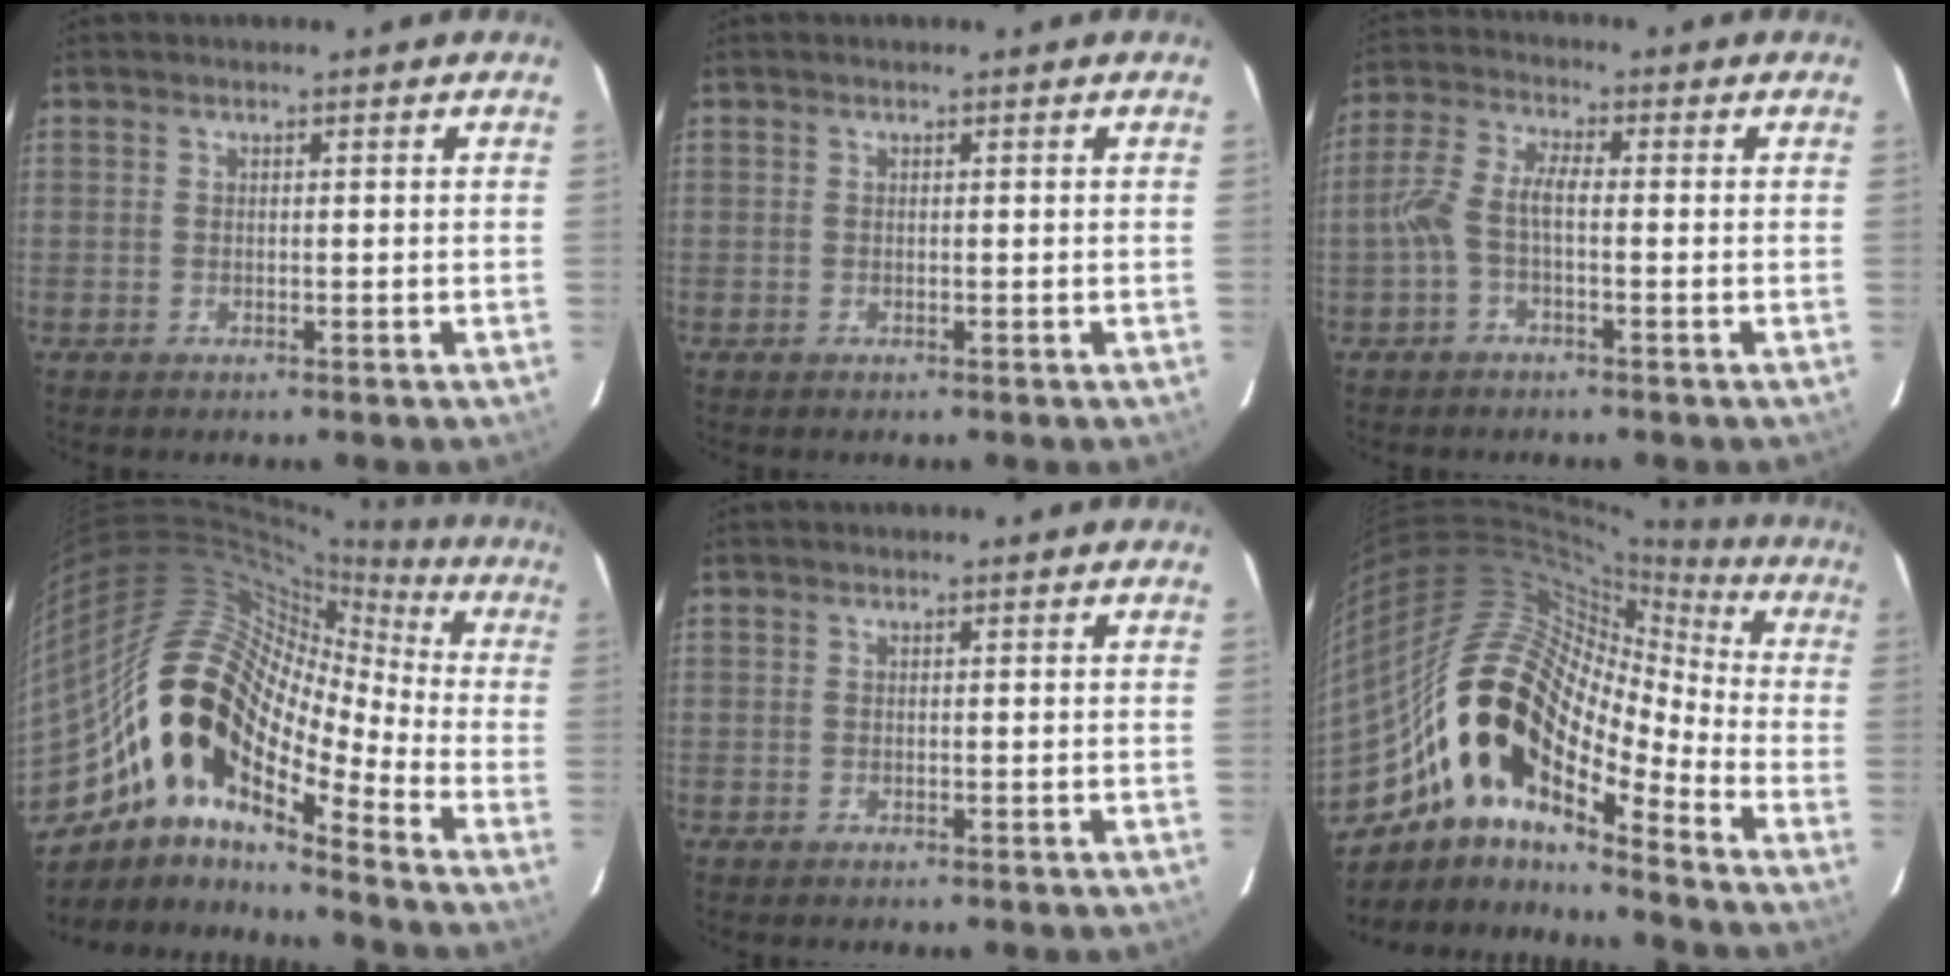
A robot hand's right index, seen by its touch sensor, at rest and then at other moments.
{"total": 0.0}
{"total": 5.3, "force": [-1.4, 1.8, 4.8], "torque": [-0.113, 0.016, -0.032]}
{"total": 17.6, "force": [-9.3, 7.9, 12.7], "torque": [-0.204, -0.003, -0.194]}
{"total": 0.0}
{"total": 19.1, "force": [-11.0, 8.2, 13.2], "torque": [-0.221, -0.005, -0.225]}